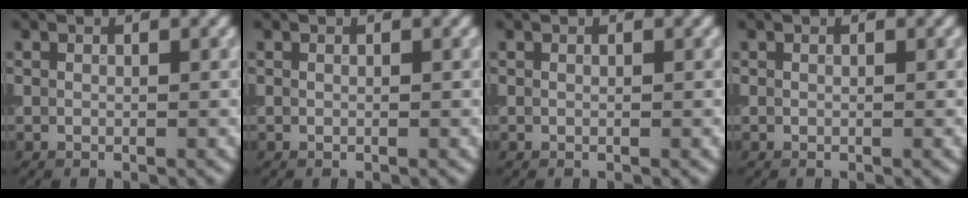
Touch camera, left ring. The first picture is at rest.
{"total": 0.0}
{"total": 0.0}
{"total": 0.0}